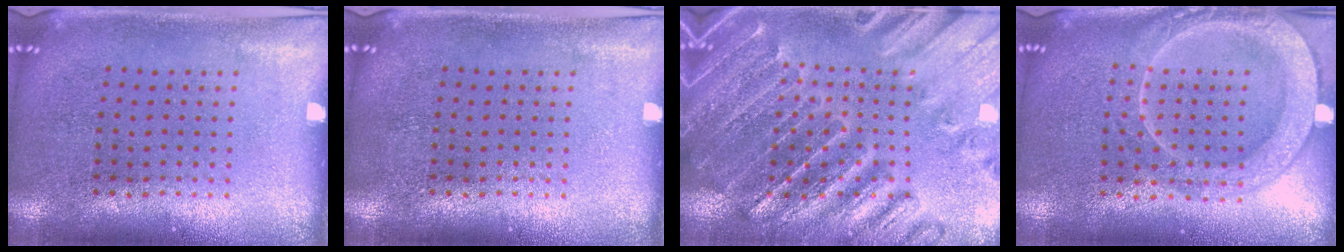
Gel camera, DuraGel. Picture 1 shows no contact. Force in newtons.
{"total": 0.0}
{"total": 2.8, "press": 2.8, "slide": 0.4}
{"total": 2.0, "press": 2.0, "slide": 0.3}